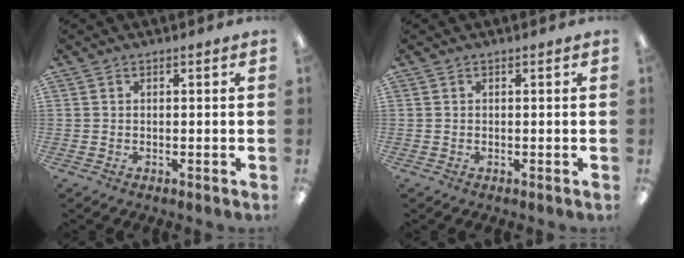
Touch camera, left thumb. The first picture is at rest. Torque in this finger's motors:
{"motor_torque": [0.00, 0.00, -0.01, -0.01, 0.00]}